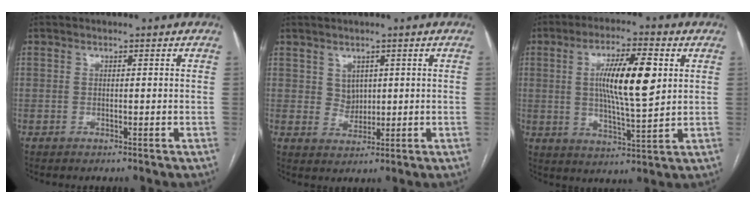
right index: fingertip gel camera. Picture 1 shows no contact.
{"total": 2.8, "force": [1.1, 2.3, 1.0], "torque": [-0.014, 0.001, 0.027]}
{"total": 11.8, "force": [2.6, 1.8, 11.4], "torque": [-0.199, 0.002, 0.044]}